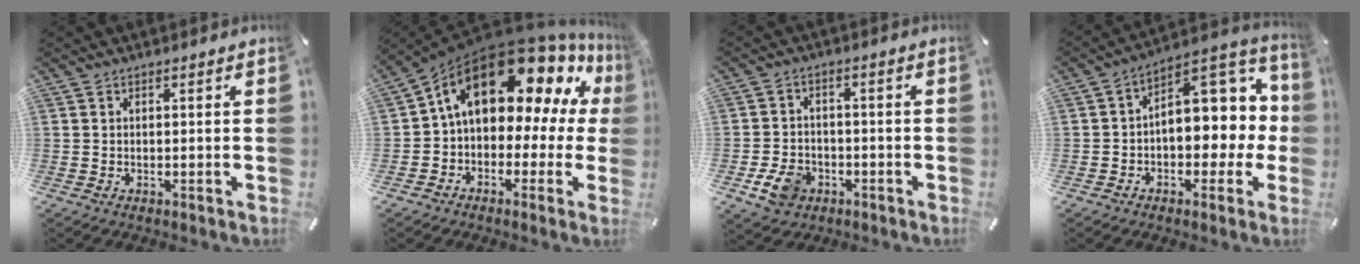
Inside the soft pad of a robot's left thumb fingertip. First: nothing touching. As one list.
[{"total": 20.1, "force": [9.5, 12.1, 12.9], "torque": [-0.198, -0.064, 0.165]}, {"total": 7.1, "force": [-3.0, 5.5, 3.2], "torque": [-0.067, 0.011, -0.055]}, {"total": 12.4, "force": [2.7, 8.5, 8.6], "torque": [-0.088, -0.034, 0.050]}]